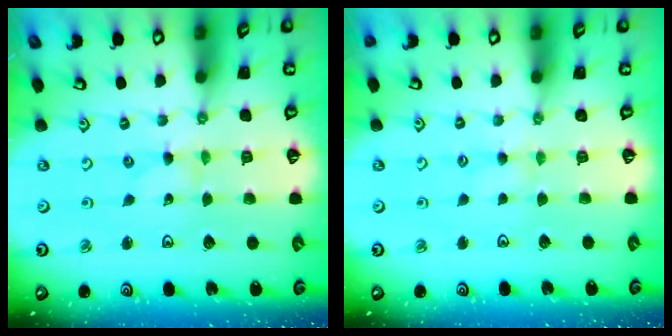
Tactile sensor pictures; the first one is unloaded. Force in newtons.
{"total": 2.4, "press": 2.3, "slide": 0.3}